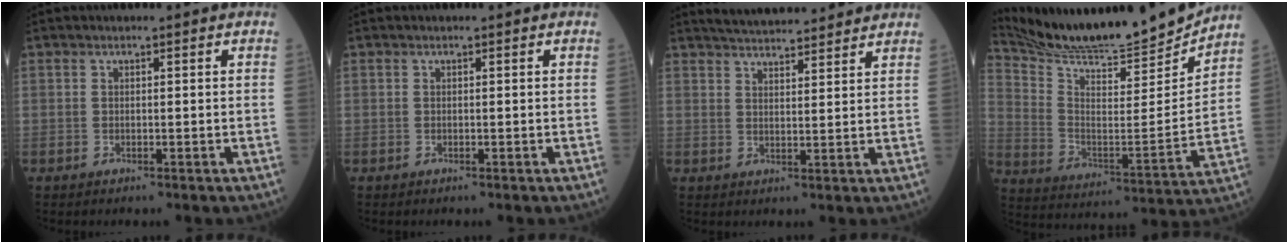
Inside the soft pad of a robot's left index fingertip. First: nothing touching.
{"total": 0.0}
{"total": 11.4, "force": [10.6, 1.6, 3.9], "torque": [-0.060, 0.018, 0.148]}
{"total": 20.0, "force": [19.0, 0.3, 6.0], "torque": [-0.123, -0.055, 0.301]}